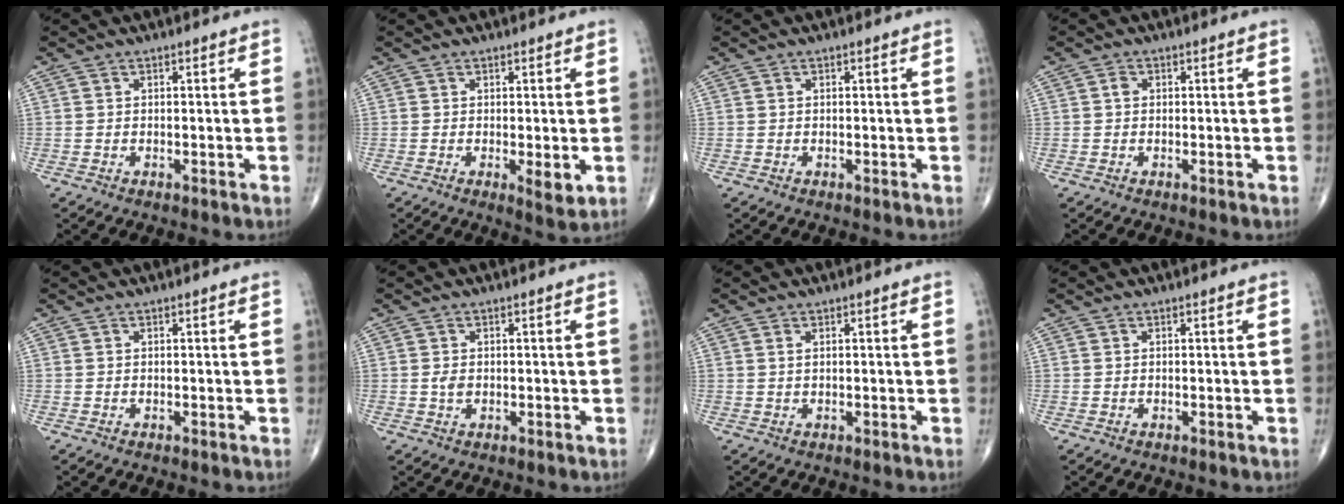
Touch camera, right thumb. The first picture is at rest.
{"total": 3.2, "force": [-0.4, 0.9, 3.1], "torque": [-0.049, -0.013, -0.007]}
{"total": 0.0}
{"total": 1.0, "force": [0.1, 0.8, 0.6], "torque": [-0.006, 0.002, -0.002]}
{"total": 0.0}
{"total": 1.5, "force": [-0.1, 1.0, 1.1], "torque": [-0.018, 0.000, -0.001]}
{"total": 0.7, "force": [0.3, 0.3, 0.6], "torque": [-0.016, 0.005, 0.006]}
{"total": 0.0}